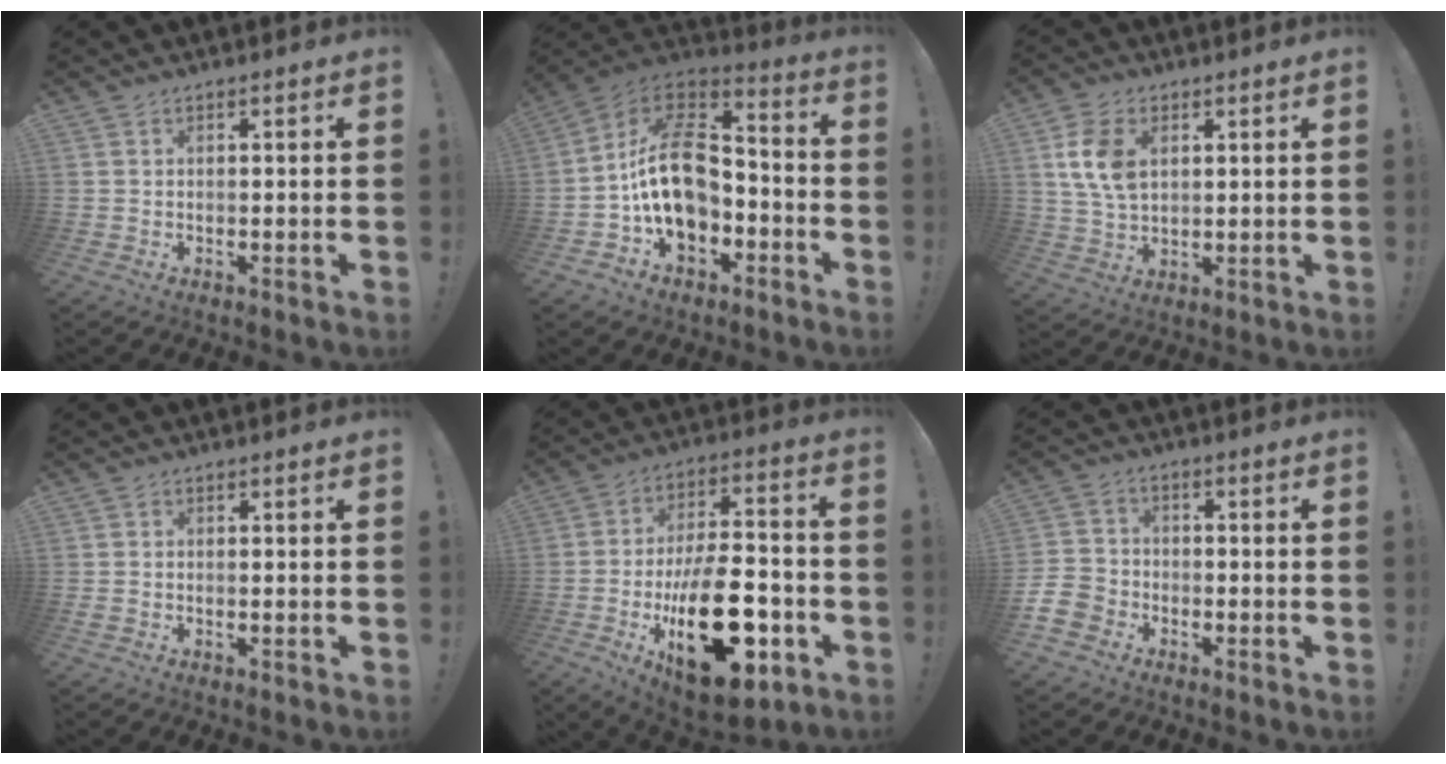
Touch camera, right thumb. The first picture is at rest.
{"total": 20.3, "force": [-1.7, 14.2, 14.4], "torque": [-0.240, 0.022, -0.017]}
{"total": 11.4, "force": [3.4, 7.9, 7.5], "torque": [-0.137, -0.003, 0.063]}
{"total": 0.7, "force": [-0.4, 0.3, 0.5], "torque": [-0.012, 0.002, -0.006]}
{"total": 27.5, "force": [-8.4, 14.2, 22.0], "torque": [-0.354, 0.057, -0.115]}
{"total": 7.9, "force": [-4.7, 5.7, 2.7], "torque": [-0.062, 0.033, -0.089]}